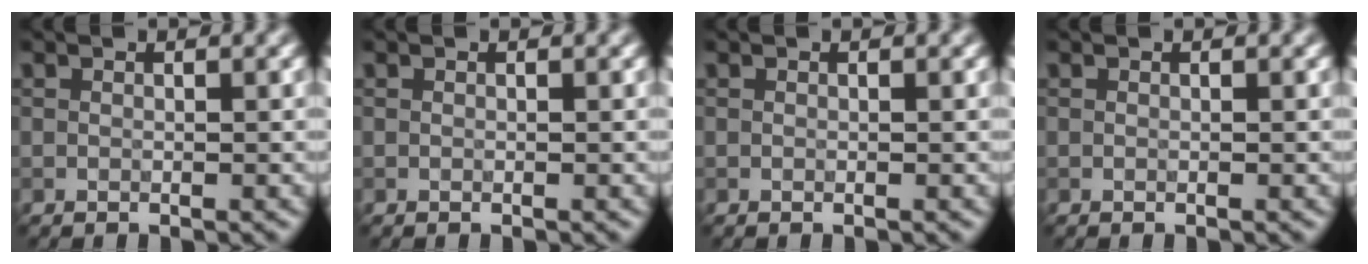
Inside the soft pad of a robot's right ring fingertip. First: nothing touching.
{"total": 0.0}
{"total": 0.0}
{"total": 0.0}